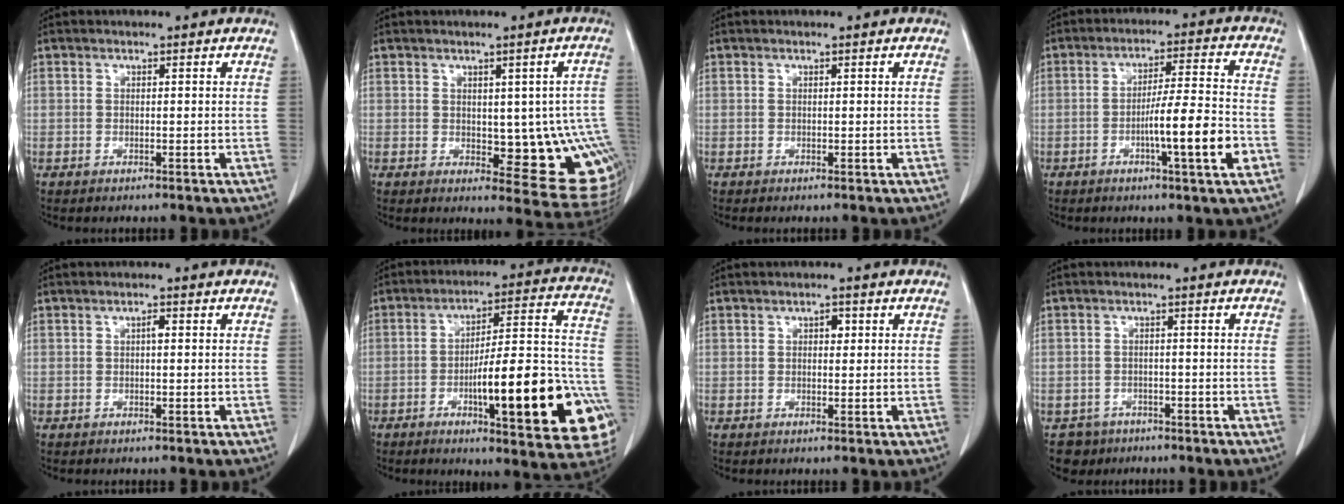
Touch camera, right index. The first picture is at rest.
{"total": 12.0, "force": [-0.9, 4.8, 11.0], "torque": [-0.097, 0.004, 0.004]}
{"total": 0.0}
{"total": 9.9, "force": [-3.4, -0.3, 9.3], "torque": [-0.150, 0.000, -0.054]}
{"total": 0.9, "force": [0.1, 0.3, 0.9], "torque": [-0.013, 0.003, 0.001]}
{"total": 23.5, "force": [-7.7, 4.2, 21.7], "torque": [-0.216, 0.022, -0.093]}
{"total": 1.4, "force": [0.4, 0.8, 1.1], "torque": [-0.012, 0.003, 0.005]}
{"total": 3.7, "force": [-2.5, 2.7, -0.5], "torque": [0.007, 0.006, -0.039]}